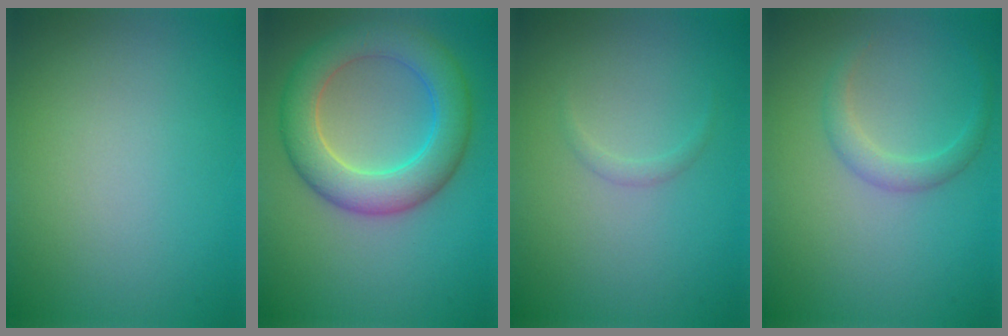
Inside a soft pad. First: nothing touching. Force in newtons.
{"total": 5.7, "press": 5.7, "slide": 0.5}
{"total": 0.7, "press": 0.7, "slide": 0.0}
{"total": 1.8, "press": 1.8, "slide": 0.1}